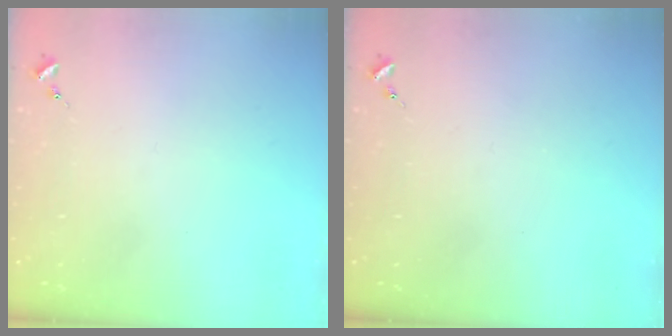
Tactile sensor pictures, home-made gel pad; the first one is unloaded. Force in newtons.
{"total": 0.0}